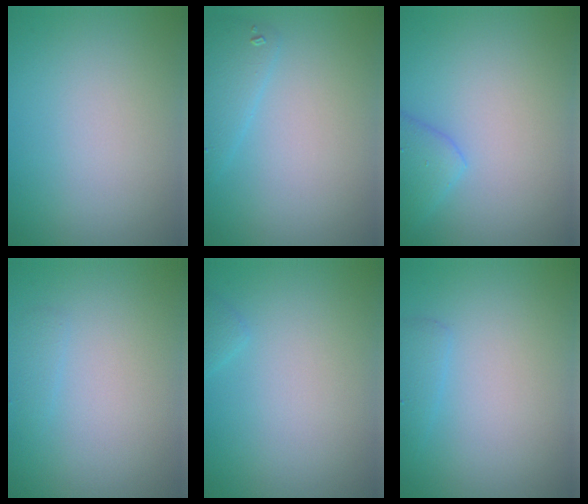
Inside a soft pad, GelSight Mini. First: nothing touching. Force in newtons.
{"total": 2.1, "press": 2.1, "slide": 0.2}
{"total": 2.5, "press": 2.4, "slide": 0.3}
{"total": 0.7, "press": 0.7, "slide": 0.1}
{"total": 0.7, "press": 0.7, "slide": 0.1}
{"total": 1.3, "press": 1.3, "slide": 0.1}